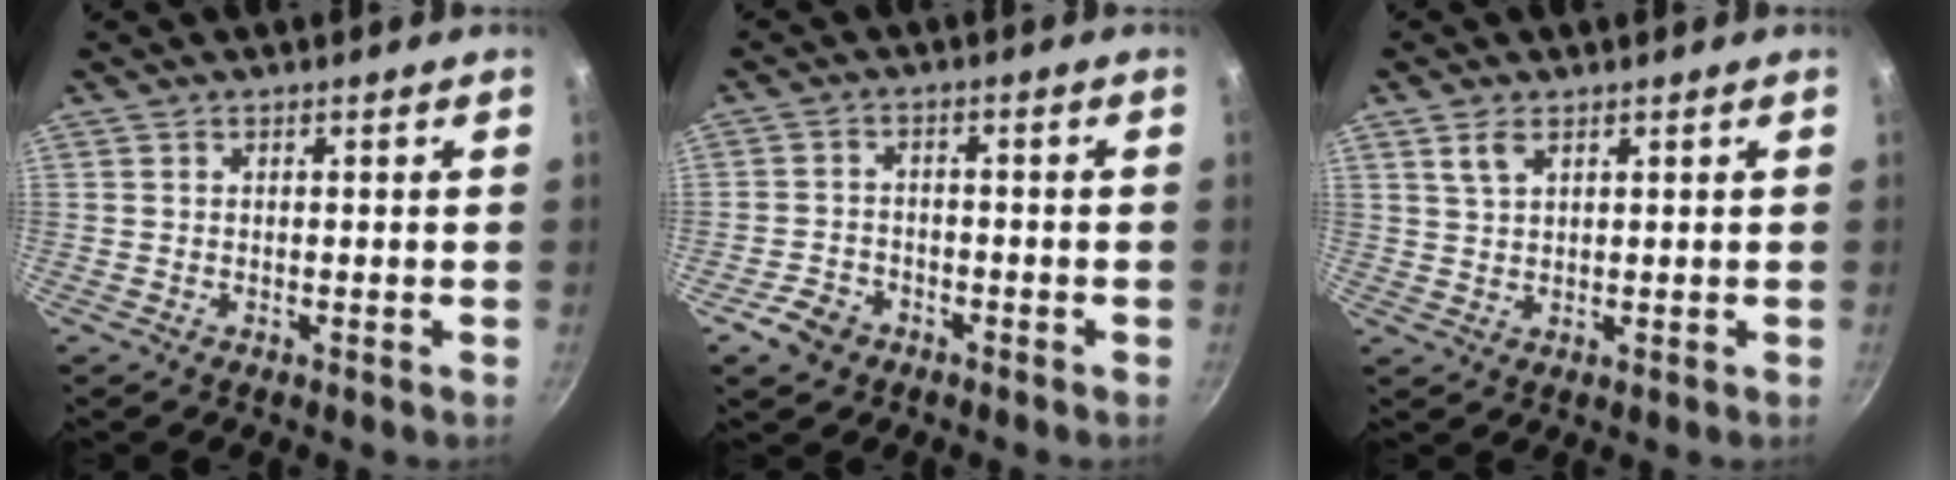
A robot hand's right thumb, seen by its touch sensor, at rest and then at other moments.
{"total": 5.2, "force": [-3.2, 3.6, 2.0], "torque": [-0.032, 0.029, -0.054]}
{"total": 3.3, "force": [1.9, 1.7, 2.1], "torque": [-0.036, -0.005, 0.040]}